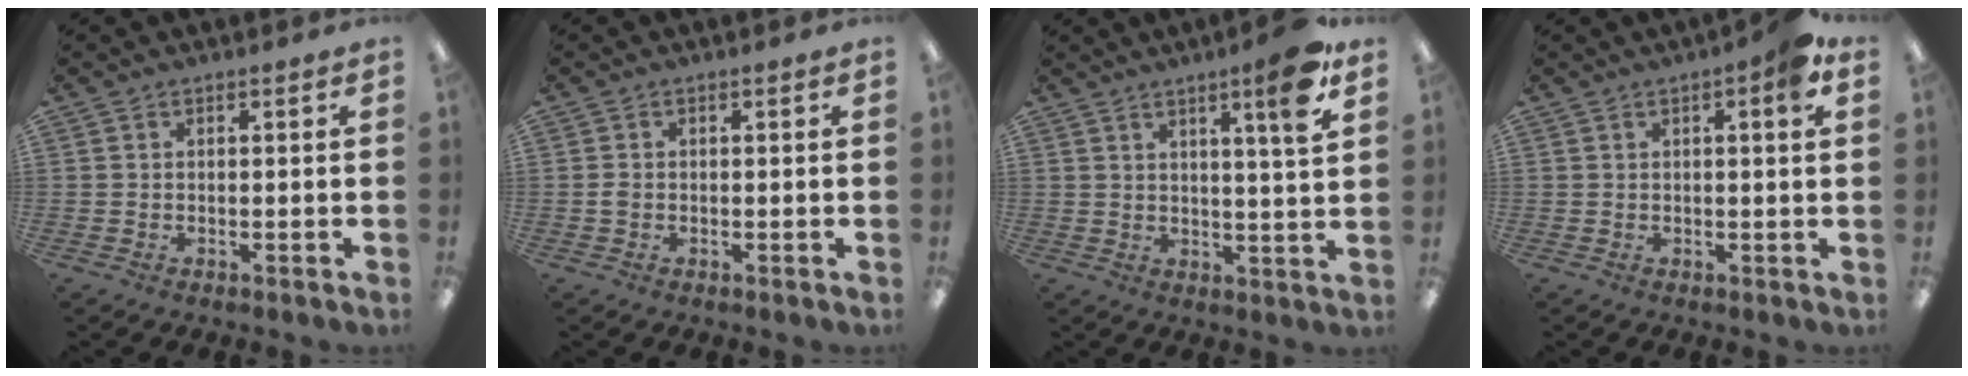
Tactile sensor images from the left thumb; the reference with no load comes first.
{"total": 1.1, "force": [-0.1, 0.8, 0.7], "torque": [-0.014, 0.003, -0.003]}
{"total": 8.8, "force": [5.5, 0.6, 6.8], "torque": [-0.104, -0.025, 0.082]}
{"total": 5.0, "force": [2.2, 1.1, 4.4], "torque": [-0.065, -0.003, 0.032]}